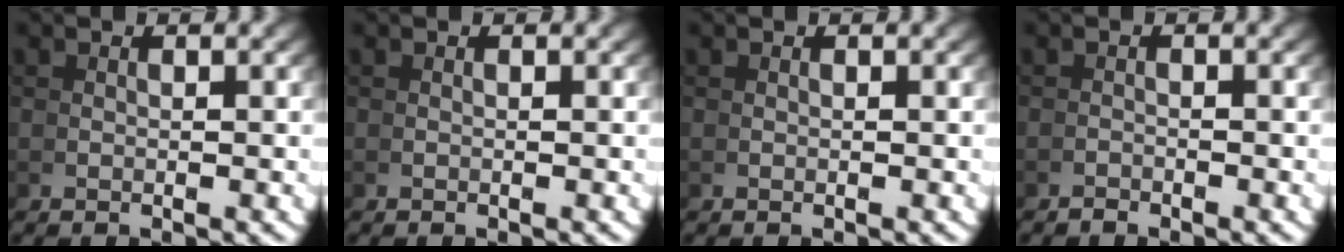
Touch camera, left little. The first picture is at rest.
{"total": 0.0}
{"total": 0.0}
{"total": 1.3, "force": [-0.8, -0.9, -0.6], "torque": [0.016, -0.002, -0.014]}